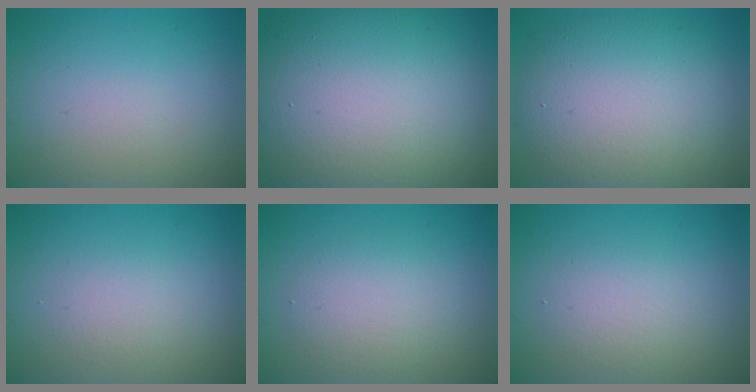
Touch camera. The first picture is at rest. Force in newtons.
{"total": 16.8, "press": 16.8, "slide": 1.4}
{"total": 10.2, "press": 10.1, "slide": 0.8}
{"total": 1.5, "press": 1.5, "slide": 0.1}
{"total": 2.8, "press": 2.8, "slide": 0.2}
{"total": 2.2, "press": 2.2, "slide": 0.1}